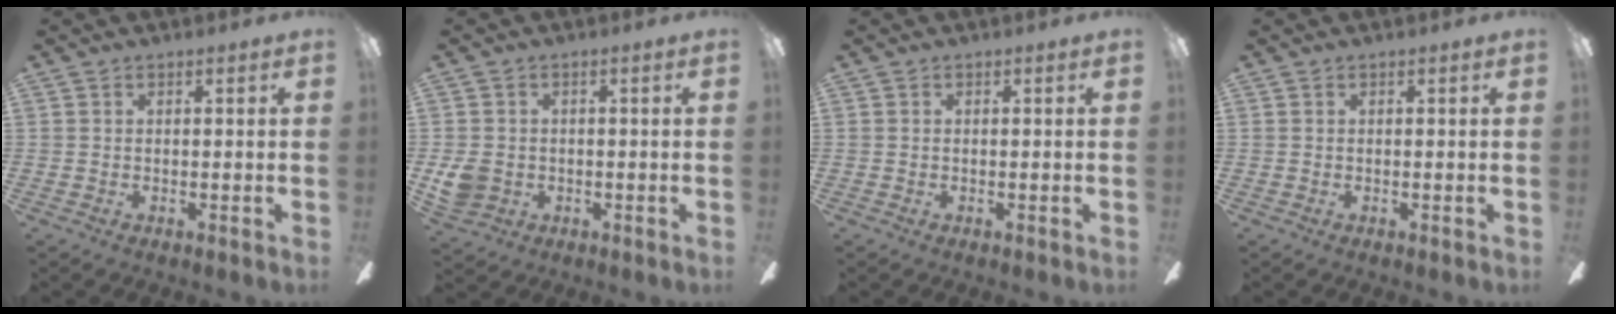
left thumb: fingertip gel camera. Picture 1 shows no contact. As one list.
[{"total": 5.0, "force": [-0.7, 4.3, 2.4], "torque": [-0.055, 0.003, -0.012]}, {"total": 0.0}, {"total": 0.0}]